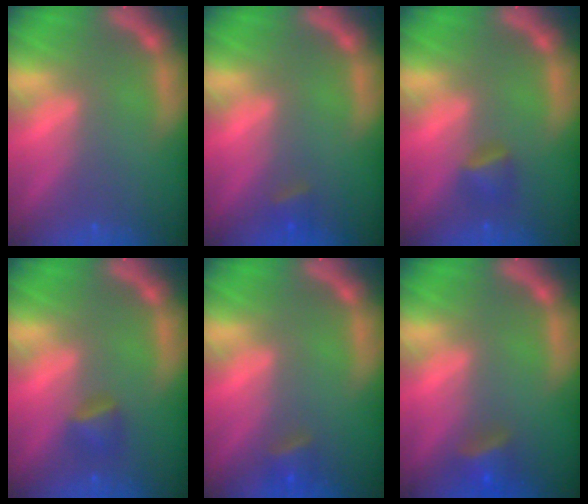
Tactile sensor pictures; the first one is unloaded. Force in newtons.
{"total": 1.4}
{"total": 1.9}
{"total": 1.9}
{"total": 1.9}
{"total": 2.9}